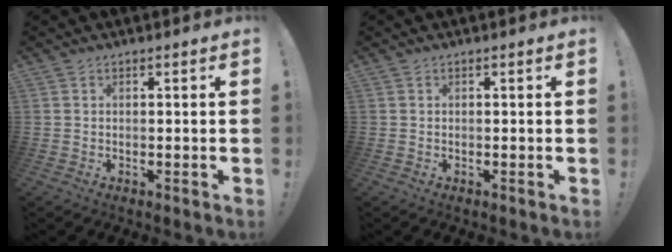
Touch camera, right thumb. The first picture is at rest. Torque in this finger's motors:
{"motor_torque": [0.00, 0.00, 0.00, 0.00, 0.00]}